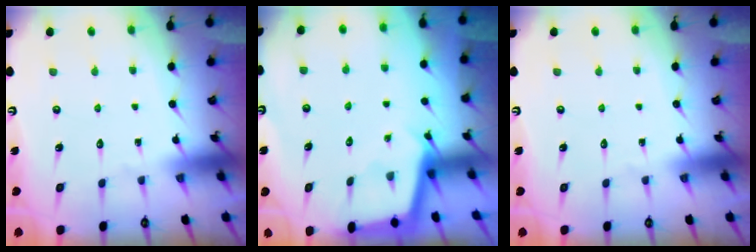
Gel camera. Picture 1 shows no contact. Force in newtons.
{"total": 2.2, "press": 2.2, "slide": 0.2}
{"total": 0.0}